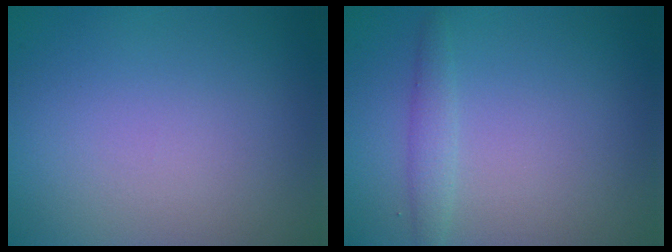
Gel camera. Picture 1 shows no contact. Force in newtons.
{"total": 1.5, "press": 1.5, "slide": 0.1}